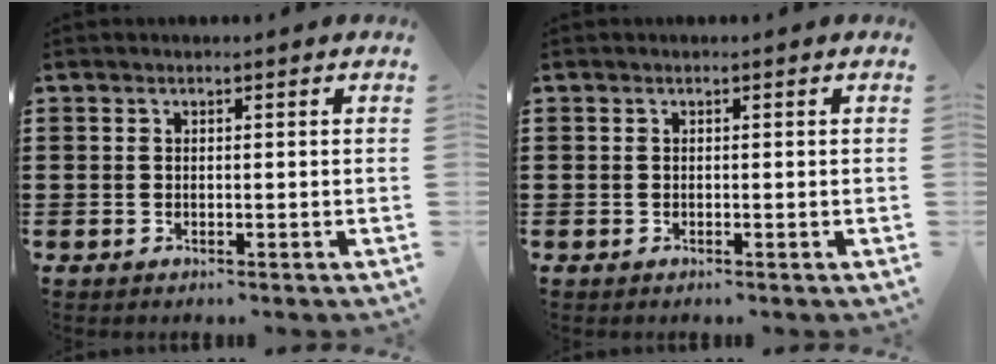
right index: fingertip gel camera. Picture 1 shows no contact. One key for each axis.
{"total": 0.0}